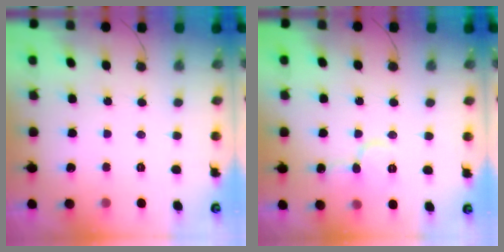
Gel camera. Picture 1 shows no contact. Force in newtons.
{"total": 8.1, "press": 8.0, "slide": 1.1}